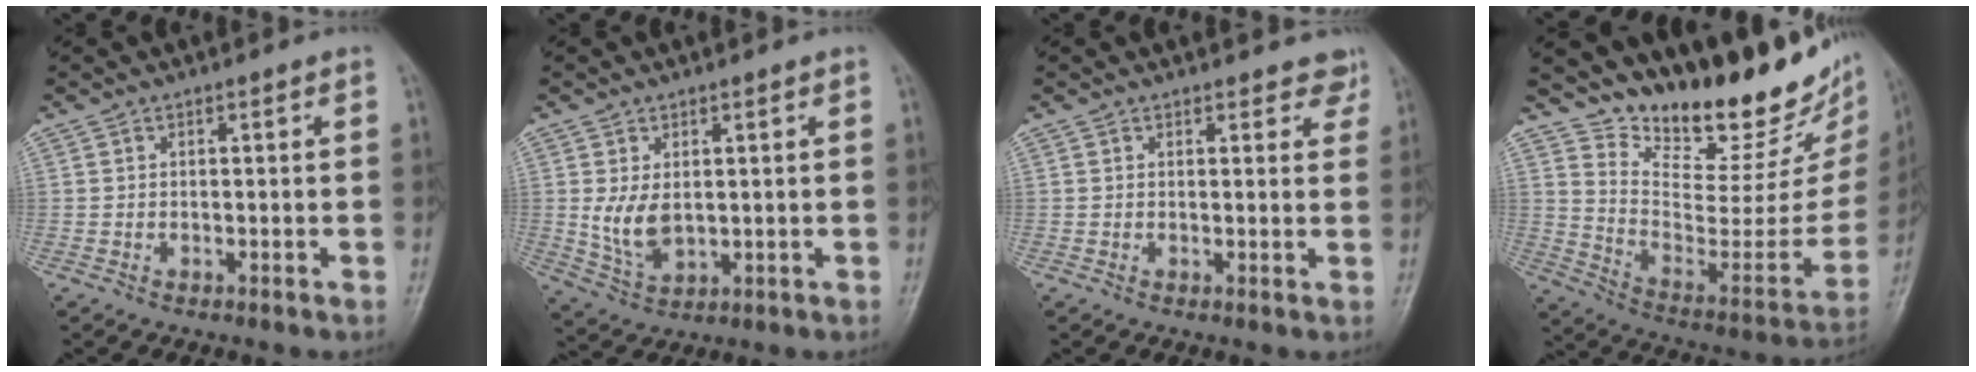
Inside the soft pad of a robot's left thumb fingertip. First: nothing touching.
{"total": 6.3, "force": [1.1, 3.9, 4.8], "torque": [-0.082, -0.016, 0.035]}
{"total": 4.2, "force": [3.7, 1.8, 0.5], "torque": [0.029, -0.019, 0.024]}
{"total": 25.4, "force": [20.6, 8.0, 12.7], "torque": [-0.163, -0.136, 0.311]}